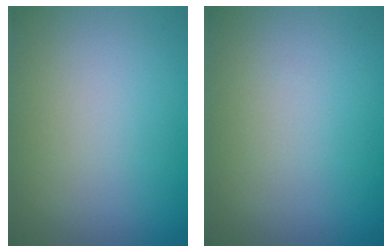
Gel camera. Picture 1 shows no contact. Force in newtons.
{"total": 0.0}